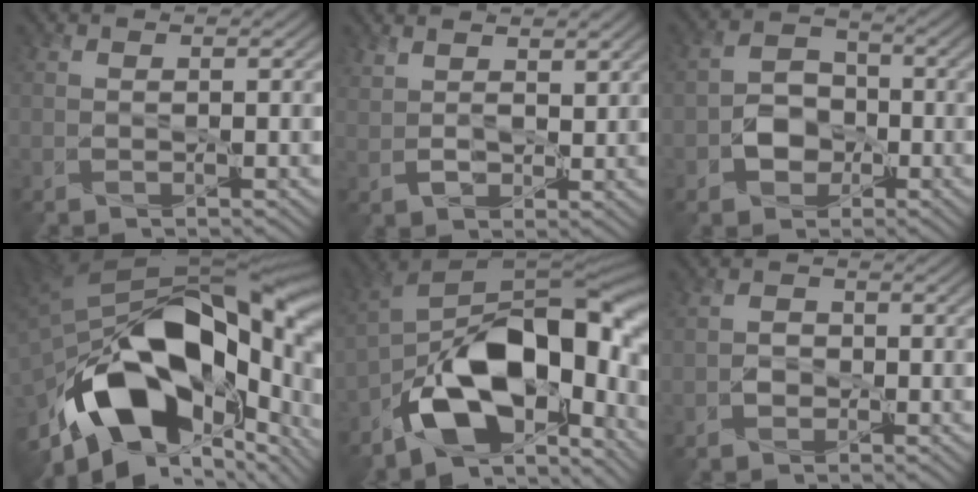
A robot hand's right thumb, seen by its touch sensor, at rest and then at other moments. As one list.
[{"total": 3.7, "force": [2.4, 2.0, 2.1], "torque": [-0.052, -0.002, 0.051]}, {"total": 4.6, "force": [-1.7, 3.7, 2.1], "torque": [-0.030, 0.004, -0.034]}, {"total": 20.3, "force": [-5.6, 12.8, 14.7], "torque": [-0.294, -0.030, -0.074]}, {"total": 16.7, "force": [-7.5, 8.8, 12.0], "torque": [-0.184, -0.018, -0.144]}, {"total": 1.7, "force": [-0.8, 1.4, 0.6], "torque": [-0.010, -0.001, -0.016]}]